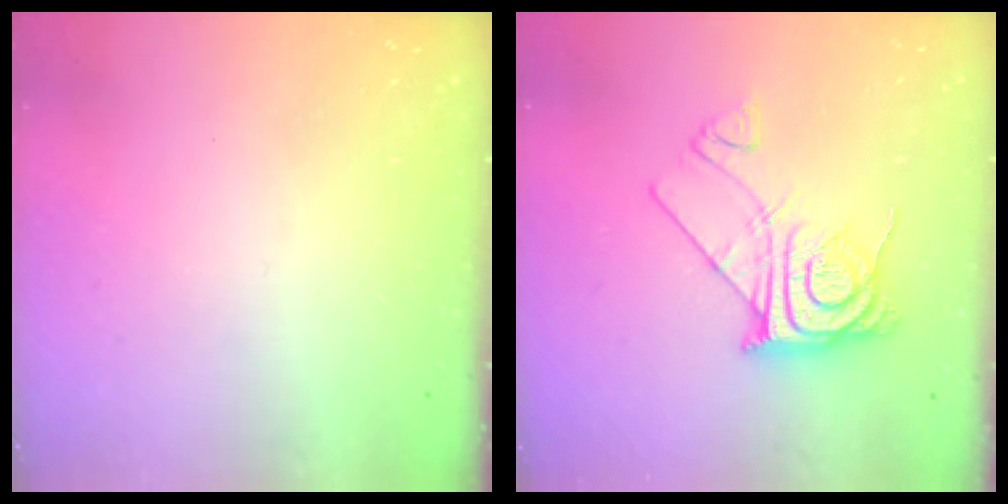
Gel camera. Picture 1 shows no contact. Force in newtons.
{"total": 12.7, "press": 12.7, "slide": 1.2}